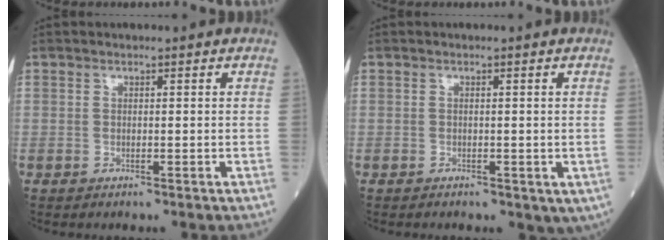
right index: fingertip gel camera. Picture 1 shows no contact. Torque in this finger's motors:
{"motor_torque": [0.22, -0.73, 0.14, 0.01]}